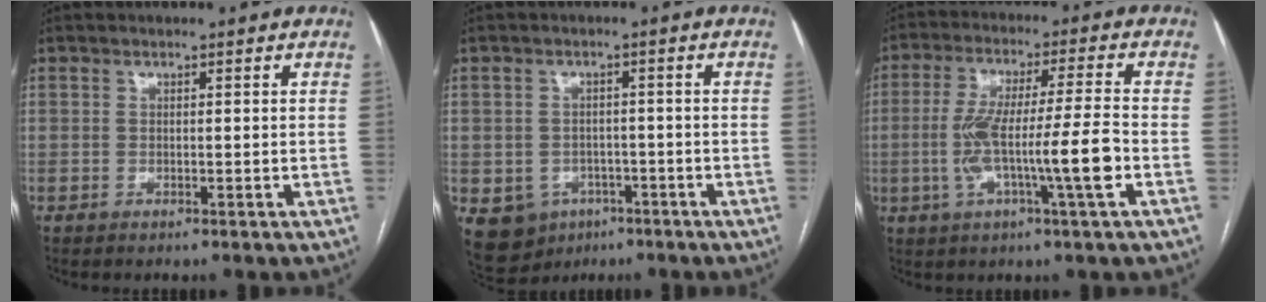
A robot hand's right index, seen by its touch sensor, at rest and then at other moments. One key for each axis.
{"total": 8.9, "fx": -3.9, "fy": 7.6, "fz": 2.6, "tx": -0.057, "ty": 0.008, "tz": -0.043}
{"total": 11.9, "fx": -2.8, "fy": -0.2, "fz": 11.6, "tx": -0.220, "ty": 0.005, "tz": -0.053}